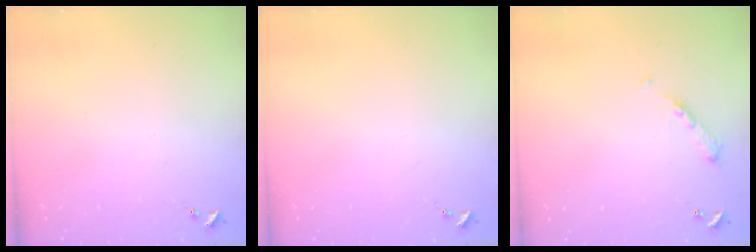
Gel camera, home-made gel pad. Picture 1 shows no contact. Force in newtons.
{"total": 0.0}
{"total": 4.9, "press": 4.9, "slide": 0.6}